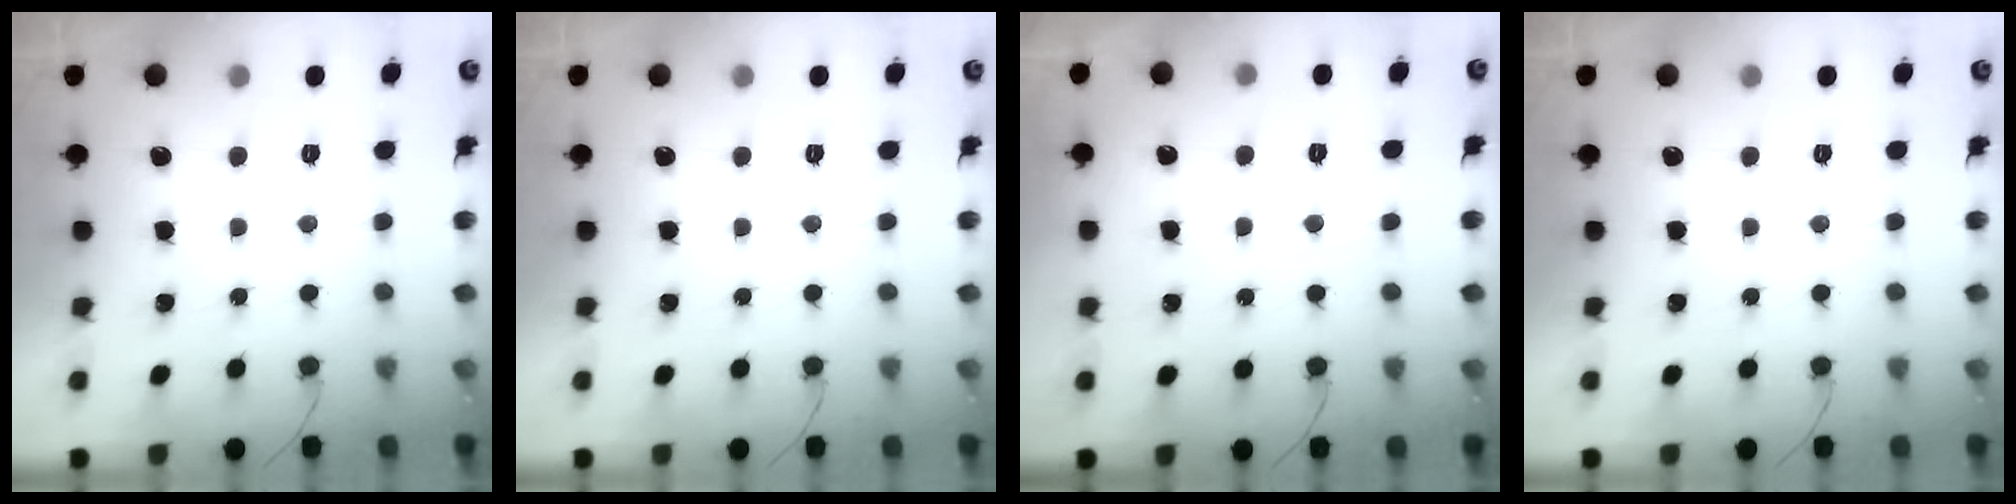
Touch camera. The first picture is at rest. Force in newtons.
{"total": 0.0}
{"total": 2.2, "press": 2.2, "slide": 0.3}
{"total": 0.0}